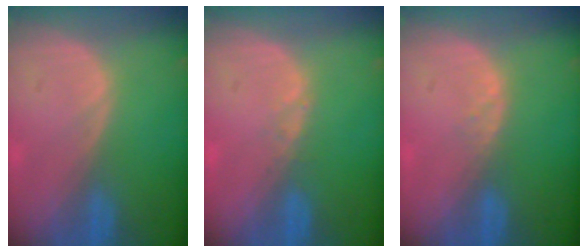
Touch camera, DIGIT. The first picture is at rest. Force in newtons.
{"total": 0.8, "press": 0.7, "slide": 0.1}
{"total": 1.0, "press": 1.0, "slide": 0.2}